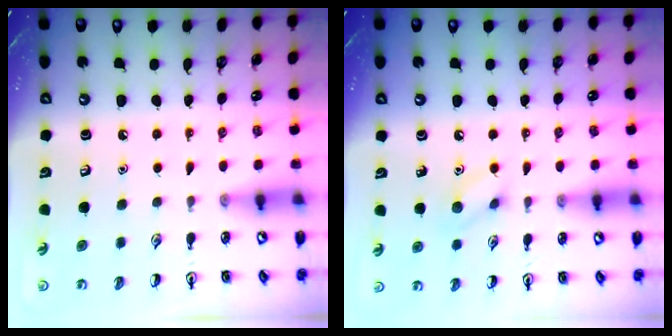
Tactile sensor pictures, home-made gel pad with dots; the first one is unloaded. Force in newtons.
{"total": 6.6, "press": 6.6, "slide": 0.9}